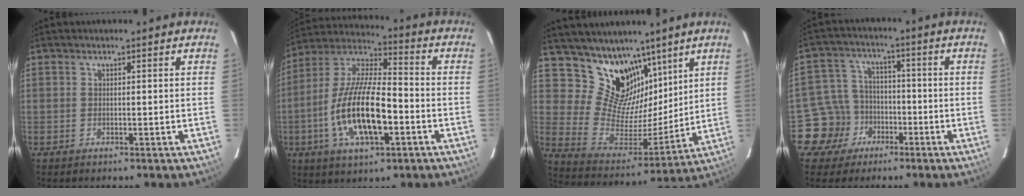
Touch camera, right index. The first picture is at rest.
{"total": 17.3, "force": [-5.1, 6.0, 15.4], "torque": [-0.311, -0.005, -0.095]}
{"total": 15.8, "force": [11.0, 9.4, 6.3], "torque": [-0.127, -0.007, 0.210]}
{"total": 8.9, "force": [-4.3, 7.7, 0.5], "torque": [-0.037, 0.029, -0.067]}